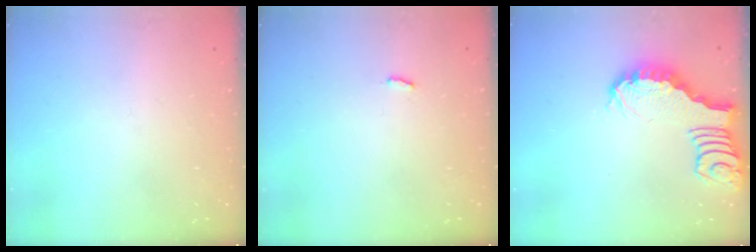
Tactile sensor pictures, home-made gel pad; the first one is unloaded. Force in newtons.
{"total": 2.2, "press": 2.2, "slide": 0.2}
{"total": 2.5, "press": 2.4, "slide": 0.5}